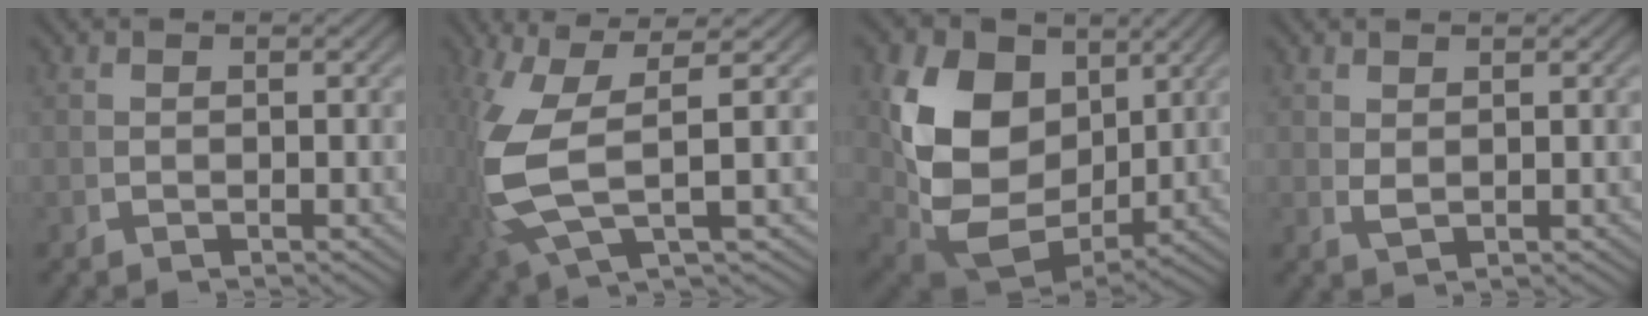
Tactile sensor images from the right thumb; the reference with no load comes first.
{"total": 9.7, "force": [0.4, 4.8, 8.4], "torque": [-0.189, -0.019, 0.022]}
{"total": 14.1, "force": [-0.8, 10.2, 9.7], "torque": [-0.237, -0.074, 0.018]}
{"total": 1.1, "force": [0.8, 0.2, 0.7], "torque": [-0.014, -0.003, 0.025]}